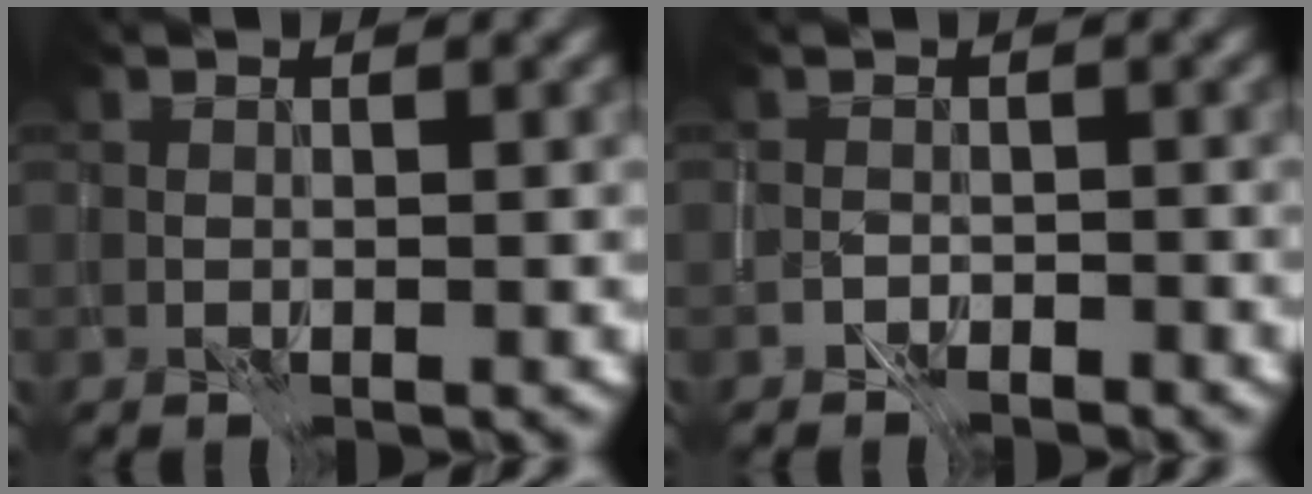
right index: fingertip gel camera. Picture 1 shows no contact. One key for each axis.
{"total": 1.7, "fx": -1.4, "fy": 0.9, "fz": 0.0, "tx": -0.002, "ty": 0.000, "tz": -0.031}